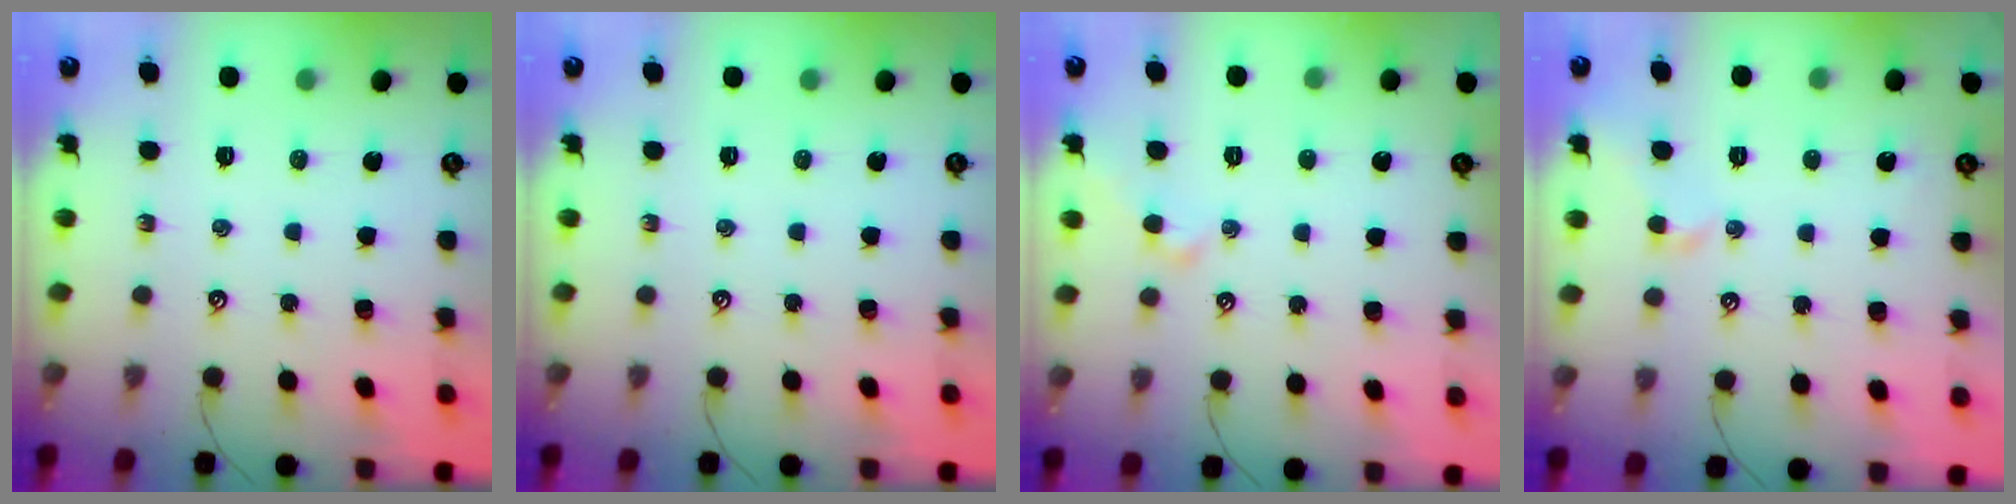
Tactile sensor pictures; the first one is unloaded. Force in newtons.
{"total": 0.0}
{"total": 1.6, "press": 1.5, "slide": 0.4}
{"total": 1.4, "press": 1.3, "slide": 0.6}